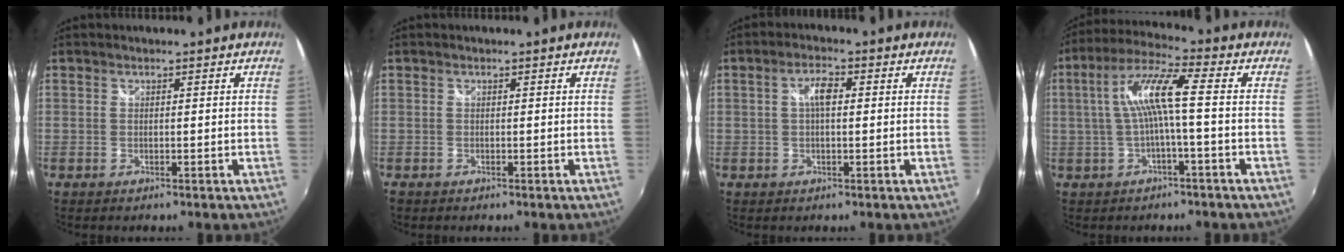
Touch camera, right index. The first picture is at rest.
{"total": 0.8, "force": [-0.4, 0.6, 0.0], "torque": [-0.002, 0.000, -0.007]}
{"total": 3.6, "force": [0.5, 1.3, 3.3], "torque": [-0.062, 0.010, 0.008]}
{"total": 8.7, "force": [-0.5, 0.5, 8.7], "torque": [-0.178, 0.016, -0.004]}